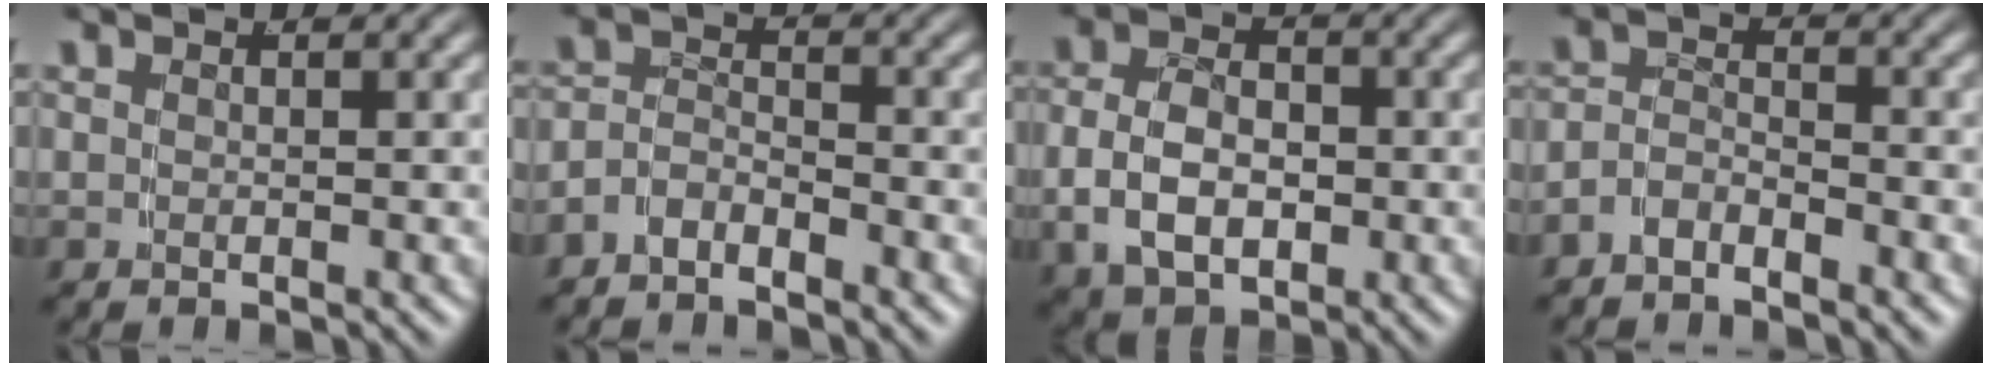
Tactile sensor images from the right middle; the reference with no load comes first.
{"total": 3.6, "force": [-2.7, 2.2, 1.0], "torque": [-0.016, -0.009, -0.050]}
{"total": 6.6, "force": [-0.8, 4.8, 4.5], "torque": [-0.086, -0.010, -0.007]}
{"total": 3.2, "force": [-2.6, 1.7, 0.8], "torque": [-0.013, -0.010, -0.048]}